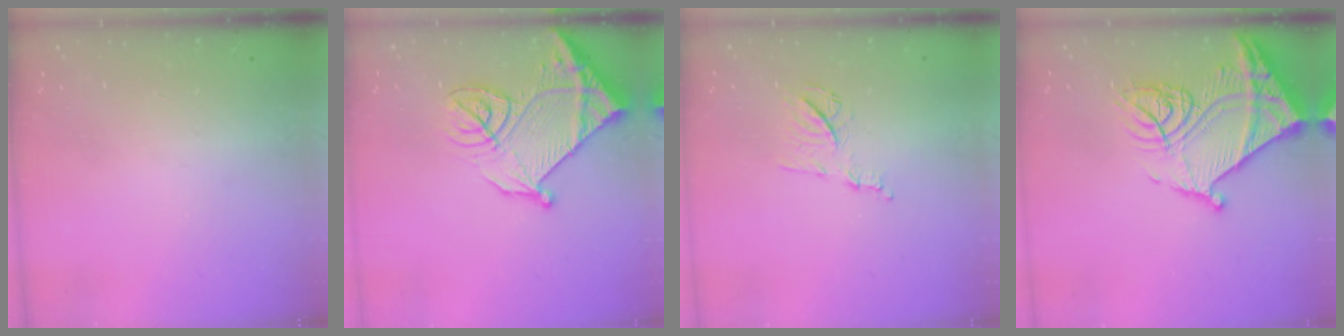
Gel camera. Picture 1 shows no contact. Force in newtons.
{"total": 17.4, "press": 17.3, "slide": 1.8}
{"total": 9.1, "press": 9.1, "slide": 0.5}
{"total": 19.8, "press": 19.7, "slide": 2.1}